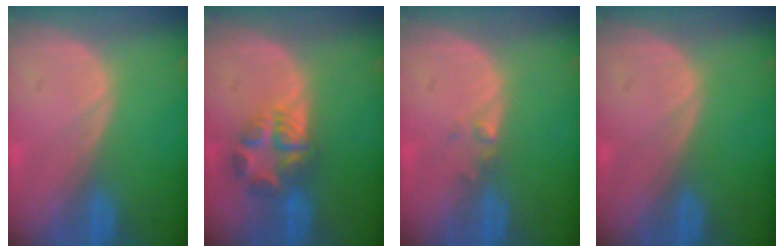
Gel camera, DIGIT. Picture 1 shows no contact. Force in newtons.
{"total": 6.0, "press": 6.0, "slide": 0.5}
{"total": 1.3, "press": 1.0, "slide": 0.8}
{"total": 0.0}